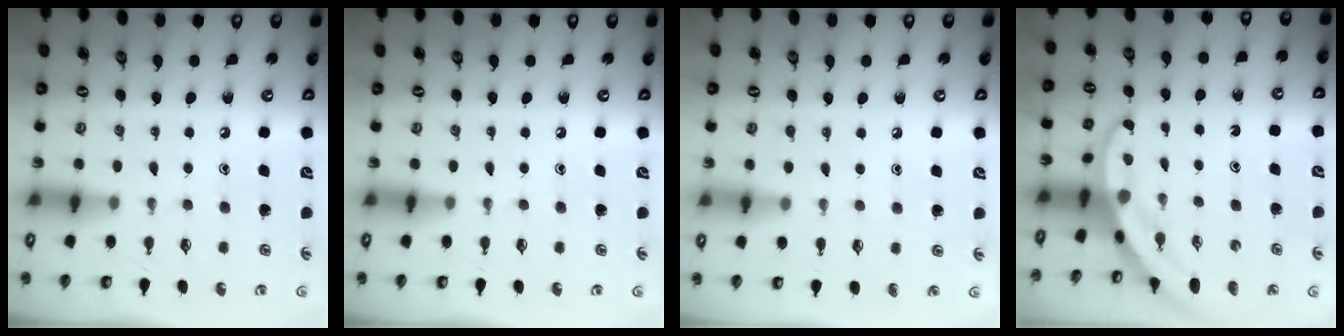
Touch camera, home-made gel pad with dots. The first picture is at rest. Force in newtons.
{"total": 0.0}
{"total": 4.9, "press": 4.9, "slide": 0.5}
{"total": 3.8, "press": 3.8, "slide": 0.2}